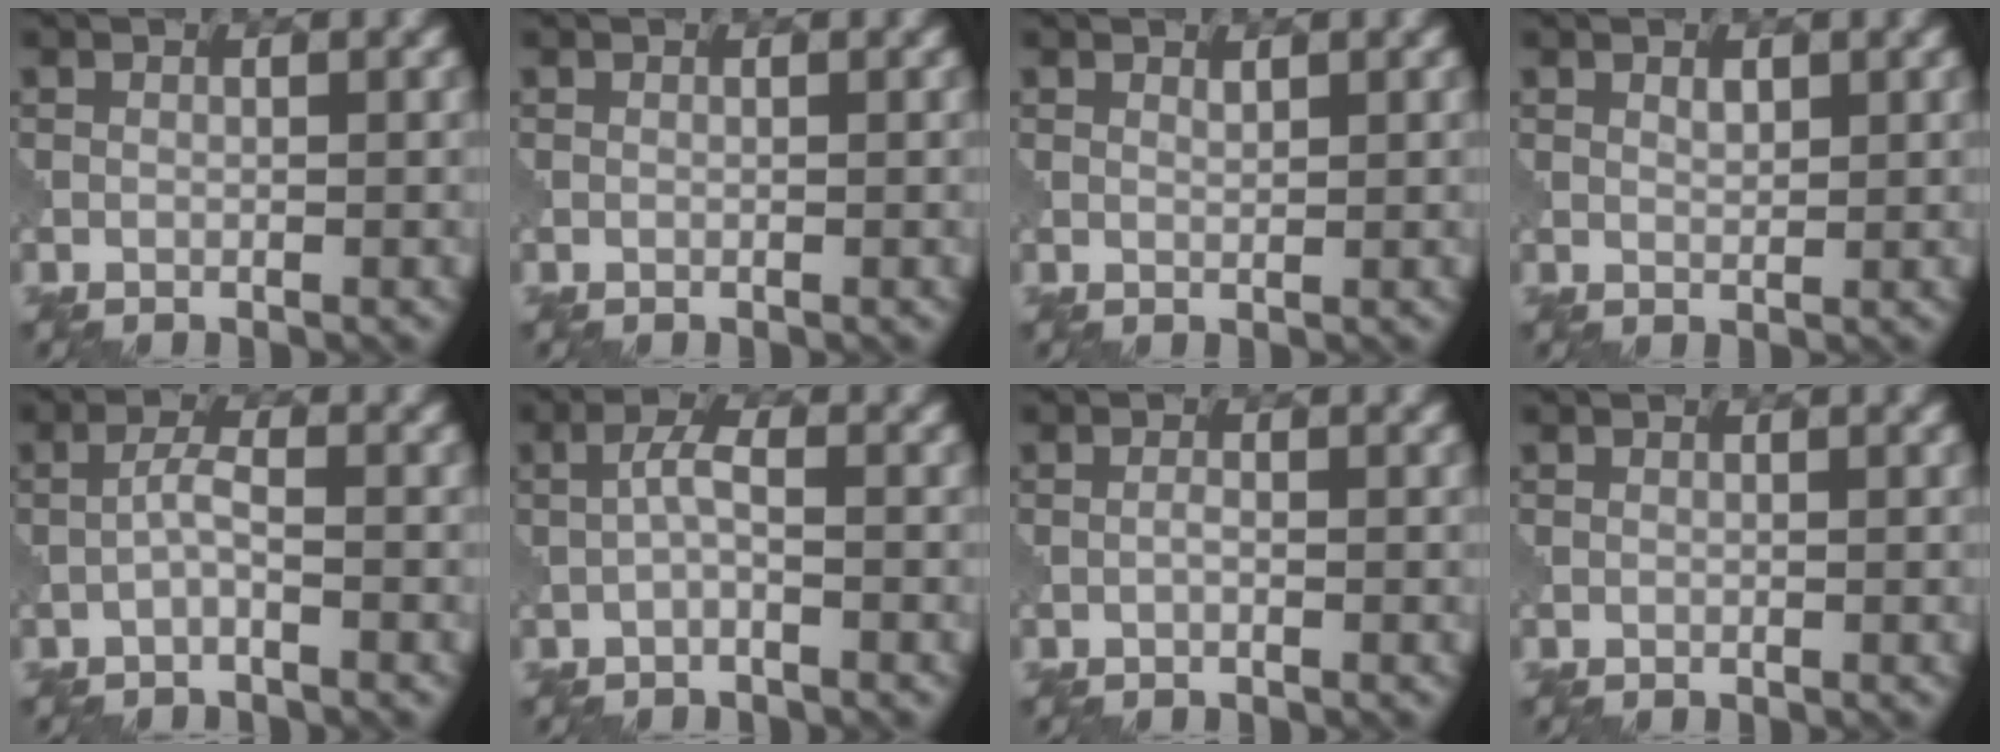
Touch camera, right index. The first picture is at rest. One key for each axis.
{"total": 0.0}
{"total": 0.6, "fx": 0.5, "fy": 0.1, "fz": 0.3, "tx": -0.007, "ty": -0.002, "tz": 0.011}
{"total": 1.0, "fx": 0.6, "fy": 0.5, "fz": 0.7, "tx": -0.015, "ty": 0.000, "tz": 0.012}
{"total": 1.7, "fx": -0.7, "fy": 0.2, "fz": 1.5, "tx": -0.032, "ty": 0.009, "tz": -0.019}
{"total": 1.9, "fx": -0.4, "fy": 0.4, "fz": 1.8, "tx": -0.039, "ty": 0.009, "tz": -0.012}
{"total": 0.6, "fx": -0.3, "fy": 0.1, "fz": 0.5, "tx": -0.013, "ty": 0.000, "tz": -0.006}
{"total": 0.0}